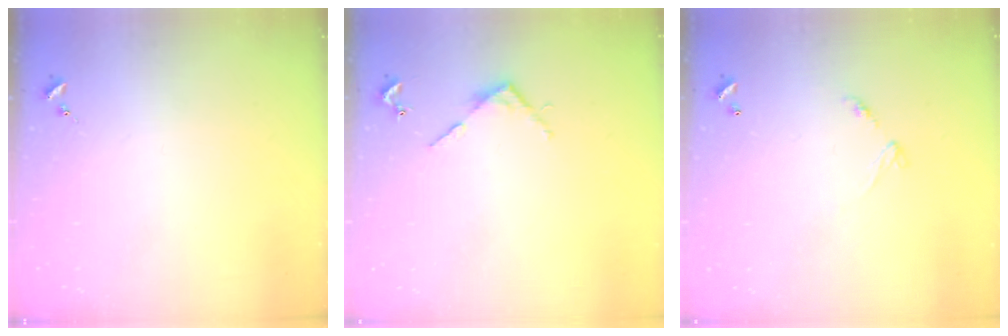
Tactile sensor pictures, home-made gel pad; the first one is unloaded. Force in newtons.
{"total": 4.0, "press": 4.0, "slide": 0.3}
{"total": 5.6, "press": 5.6, "slide": 0.4}